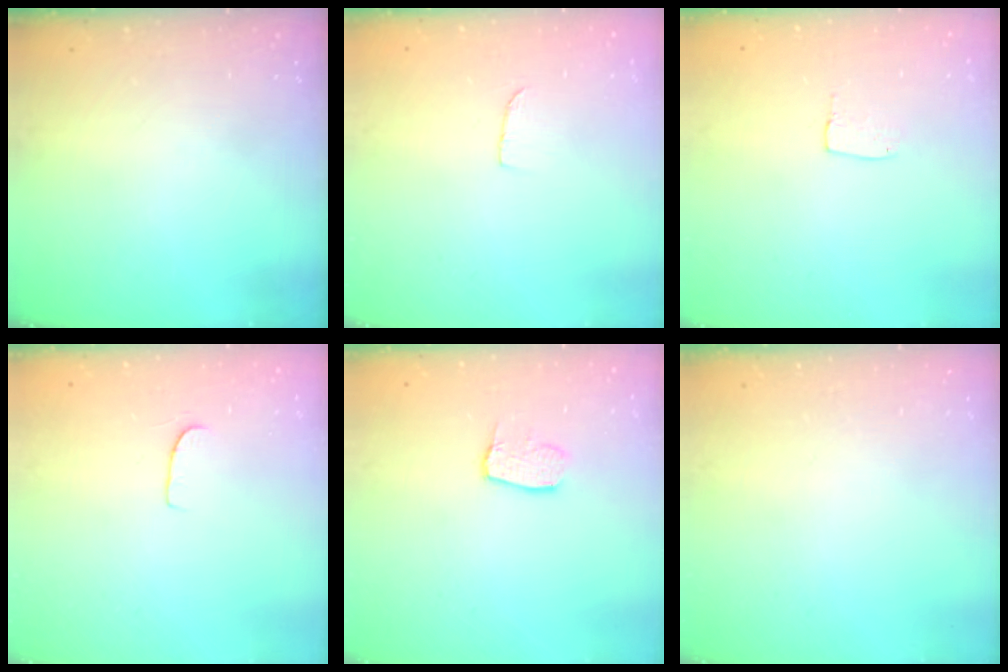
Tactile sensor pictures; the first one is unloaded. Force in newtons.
{"total": 4.2, "press": 4.2, "slide": 0.4}
{"total": 3.4, "press": 3.4, "slide": 0.2}
{"total": 5.8, "press": 5.8, "slide": 0.3}
{"total": 6.8, "press": 6.8, "slide": 0.5}
{"total": 0.0}